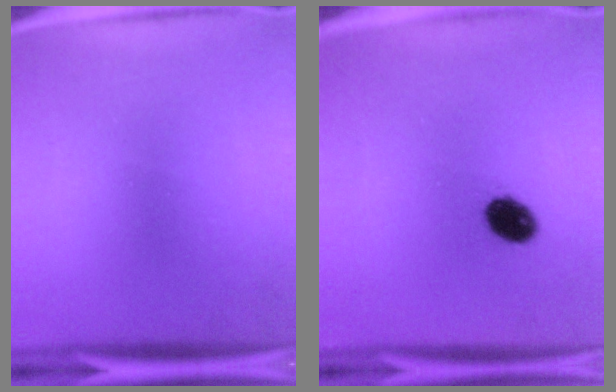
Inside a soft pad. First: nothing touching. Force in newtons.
{"total": 5.6}